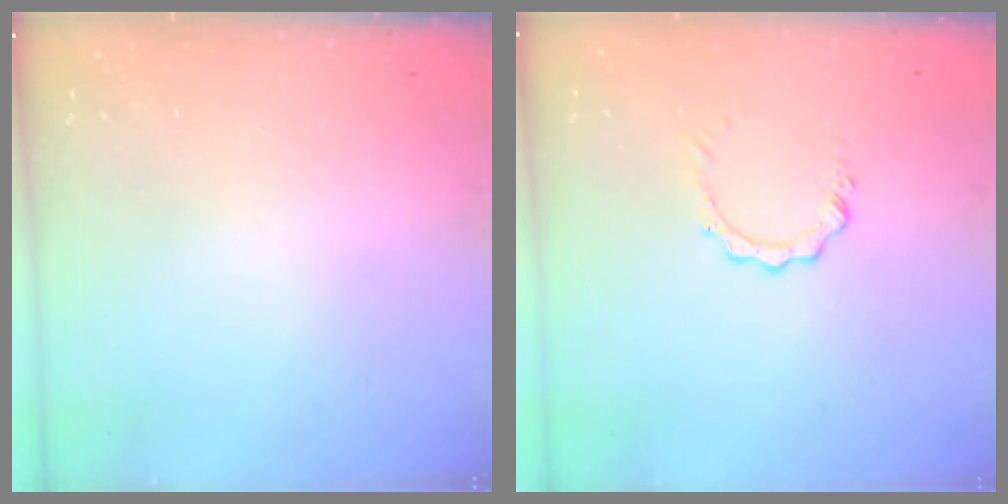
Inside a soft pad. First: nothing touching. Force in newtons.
{"total": 3.5, "press": 3.4, "slide": 0.4}